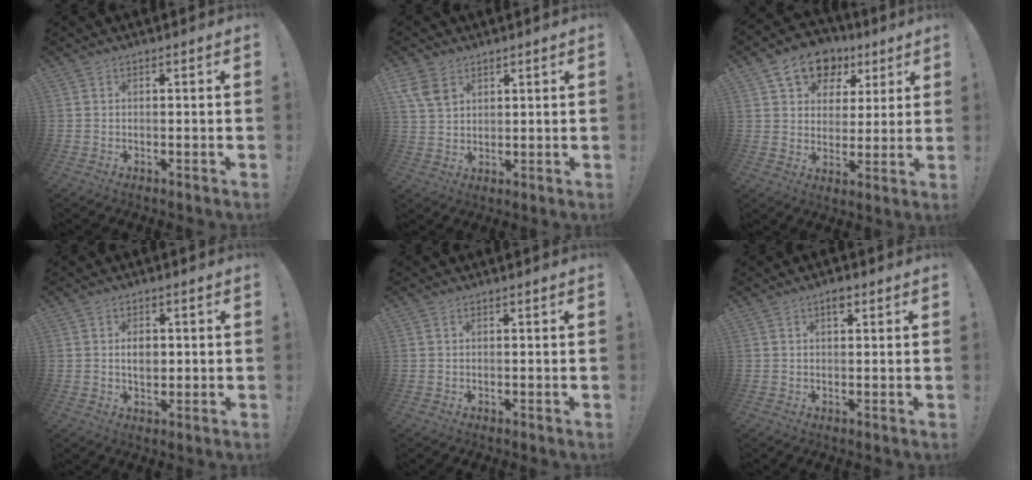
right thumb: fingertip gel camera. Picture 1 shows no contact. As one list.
[{"total": 7.5, "force": [4.1, 4.9, 3.9], "torque": [-0.069, -0.015, 0.081]}, {"total": 13.2, "force": [7.2, 9.5, 5.8], "torque": [-0.080, -0.034, 0.134]}, {"total": 4.1, "force": [0.0, 3.0, 2.9], "torque": [-0.031, -0.001, -0.005]}, {"total": 0.0}, {"total": 2.3, "force": [1.2, 1.2, 1.5], "torque": [-0.010, -0.004, 0.016]}]